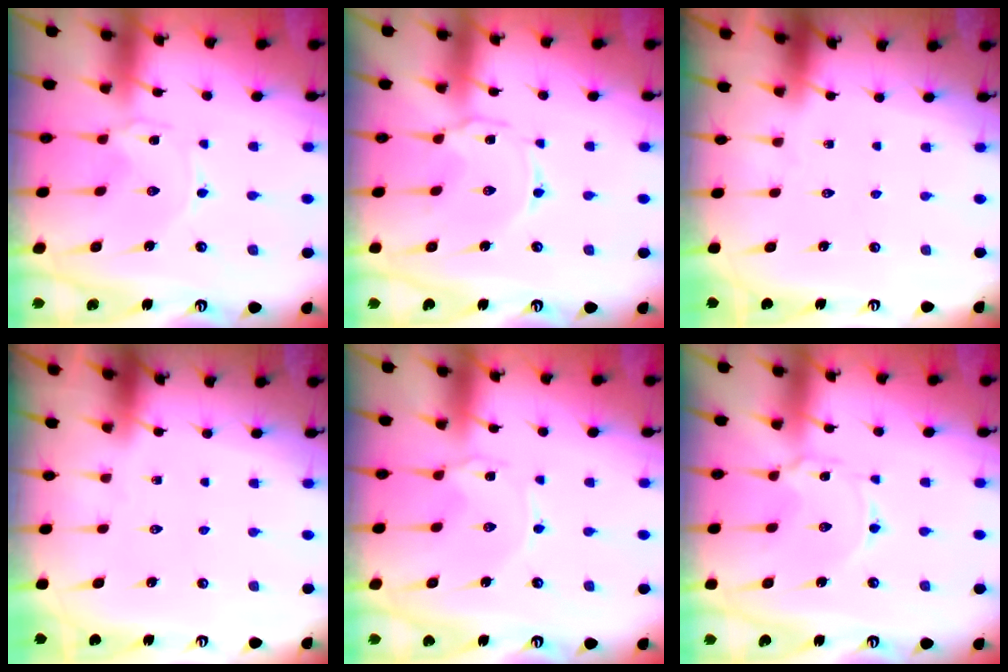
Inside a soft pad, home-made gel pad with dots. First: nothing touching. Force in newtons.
{"total": 1.8, "press": 1.7, "slide": 0.4}
{"total": 0.0}
{"total": 0.0}
{"total": 1.4, "press": 1.4, "slide": 0.1}
{"total": 1.6, "press": 1.6, "slide": 0.3}